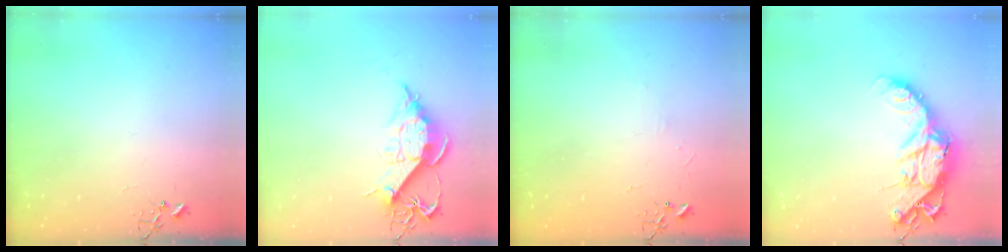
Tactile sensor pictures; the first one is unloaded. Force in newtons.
{"total": 12.1, "press": 12.1, "slide": 1.1}
{"total": 2.7, "press": 2.7, "slide": 0.4}
{"total": 15.7, "press": 15.7, "slide": 1.3}